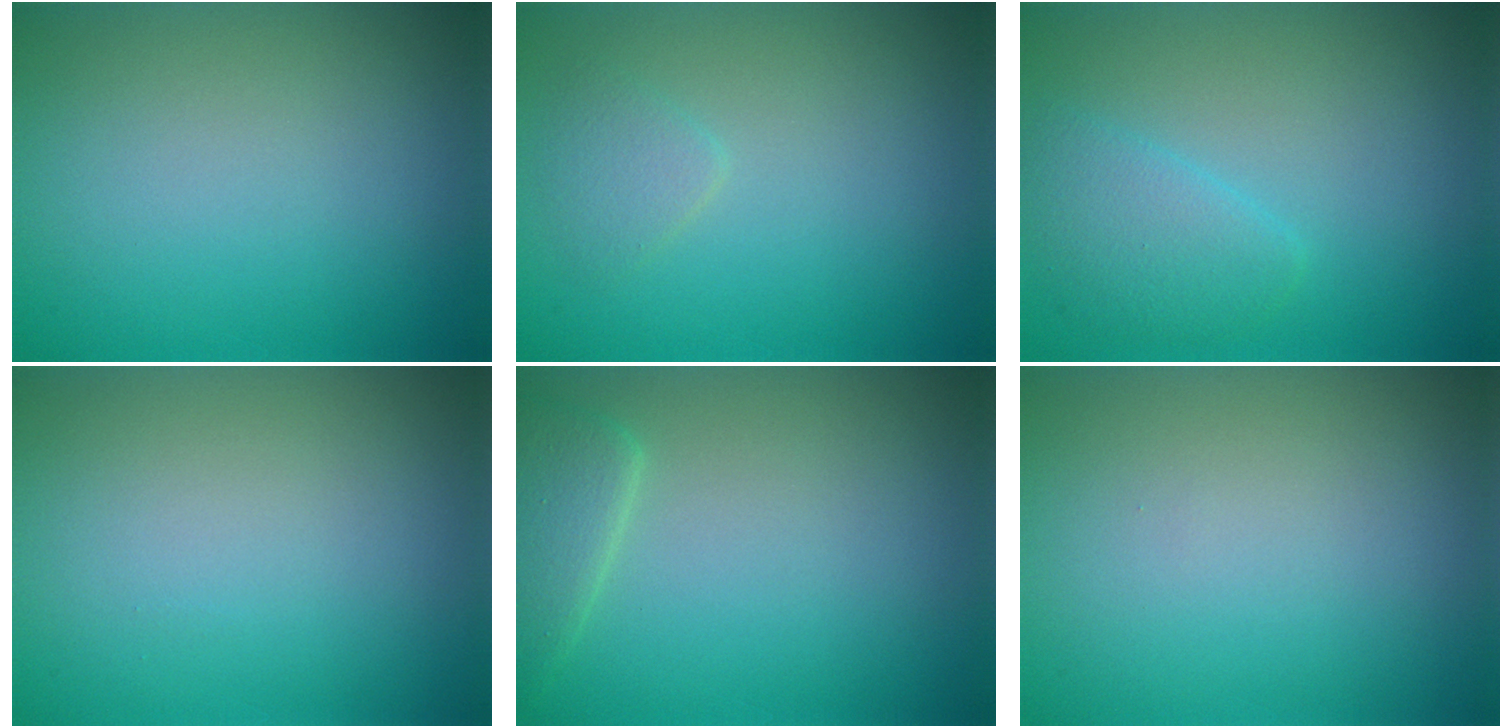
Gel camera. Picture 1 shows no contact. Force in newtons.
{"total": 1.3, "press": 1.3, "slide": 0.1}
{"total": 2.7, "press": 2.7, "slide": 0.2}
{"total": 0.0}
{"total": 2.5, "press": 2.5, "slide": 0.3}
{"total": 0.0}